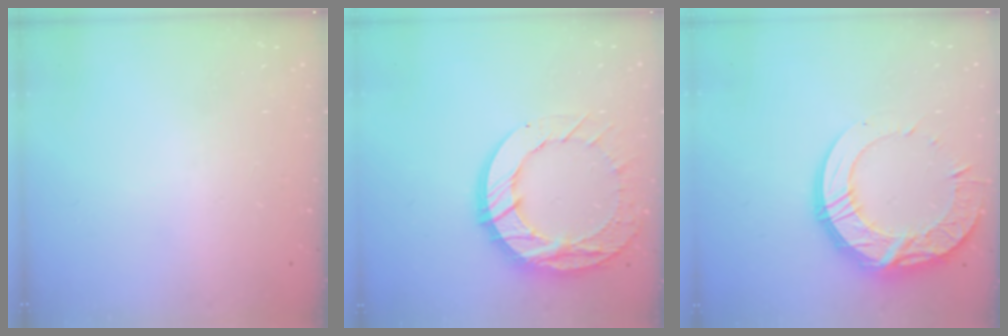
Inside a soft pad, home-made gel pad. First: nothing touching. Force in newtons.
{"total": 16.4, "press": 16.4, "slide": 1.3}
{"total": 18.7, "press": 18.7, "slide": 1.4}